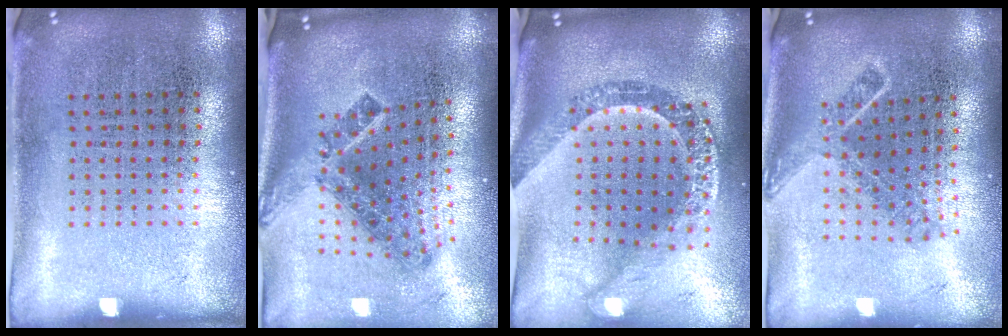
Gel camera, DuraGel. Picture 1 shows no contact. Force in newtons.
{"total": 2.0, "press": 1.4, "slide": 1.4}
{"total": 3.0, "press": 2.3, "slide": 2.0}
{"total": 1.5, "press": 1.2, "slide": 1.0}